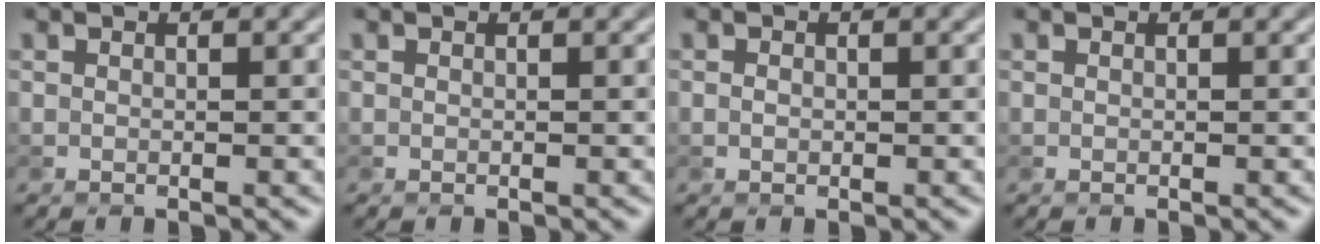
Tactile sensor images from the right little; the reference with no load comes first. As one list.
[{"total": 0.0}, {"total": 0.7, "force": [-0.1, 0.6, 0.4], "torque": [-0.006, 0.000, -0.003]}, {"total": 0.0}]